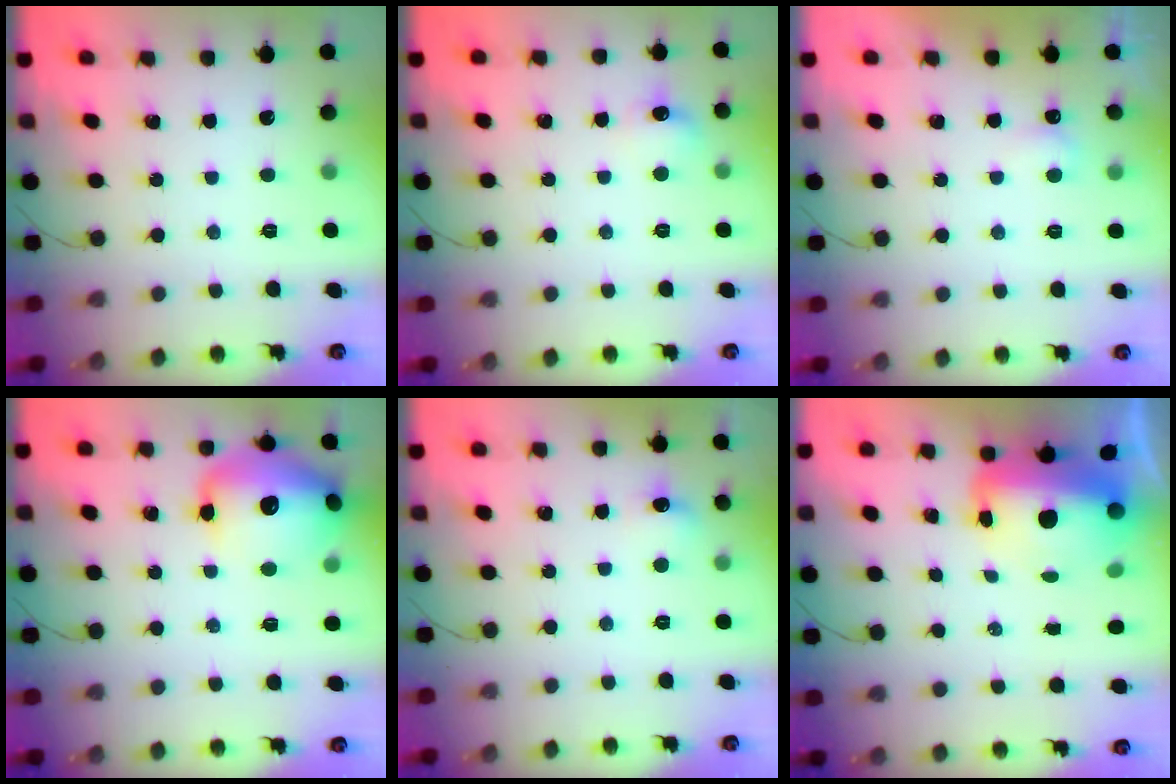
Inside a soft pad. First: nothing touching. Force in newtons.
{"total": 7.4, "press": 7.3, "slide": 1.3}
{"total": 2.5, "press": 2.4, "slide": 0.5}
{"total": 16.7, "press": 16.3, "slide": 3.3}
{"total": 5.9, "press": 5.7, "slide": 1.5}
{"total": 11.7, "press": 11.3, "slide": 2.8}